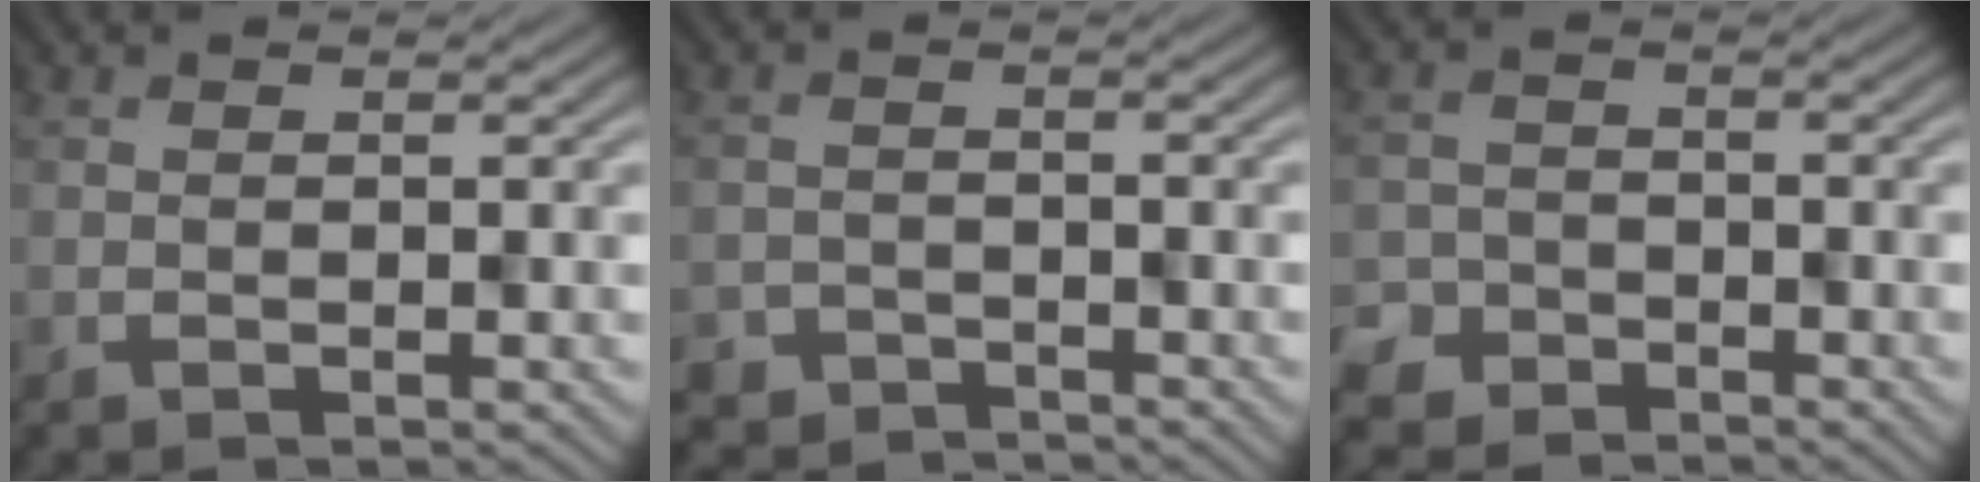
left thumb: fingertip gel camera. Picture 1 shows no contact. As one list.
[{"total": 3.7, "force": [-3.6, 0.8, -0.4], "torque": [0.007, -0.001, -0.057]}, {"total": 5.1, "force": [-4.6, 2.1, 0.3], "torque": [-0.002, -0.007, -0.083]}]